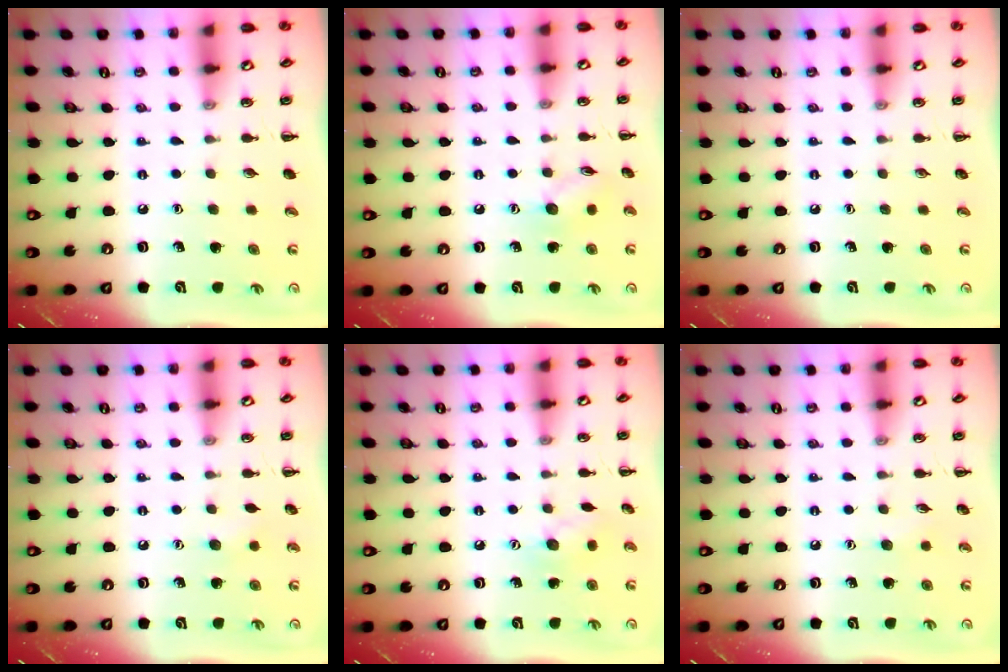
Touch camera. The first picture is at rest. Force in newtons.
{"total": 7.3, "press": 7.3, "slide": 0.9}
{"total": 0.0}
{"total": 5.0, "press": 4.9, "slide": 1.0}
{"total": 7.4, "press": 7.3, "slide": 1.3}
{"total": 3.7, "press": 3.6, "slide": 0.8}